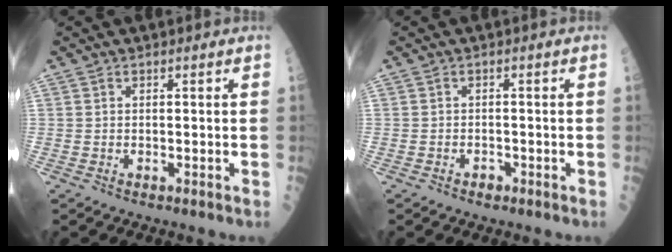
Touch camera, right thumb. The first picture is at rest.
{"total": 1.0, "force": [-0.7, 0.7, 0.3], "torque": [0.003, 0.005, -0.012]}